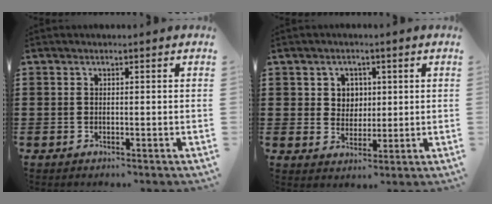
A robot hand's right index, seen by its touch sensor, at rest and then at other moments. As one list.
[{"total": 3.5, "force": [1.2, 3.2, 0.8], "torque": [-0.030, 0.013, 0.021]}]